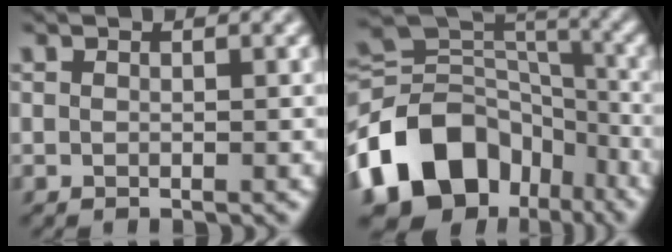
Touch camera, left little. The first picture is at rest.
{"total": 13.2, "force": [-6.5, 9.6, 6.4], "torque": [-0.132, 0.009, -0.125]}